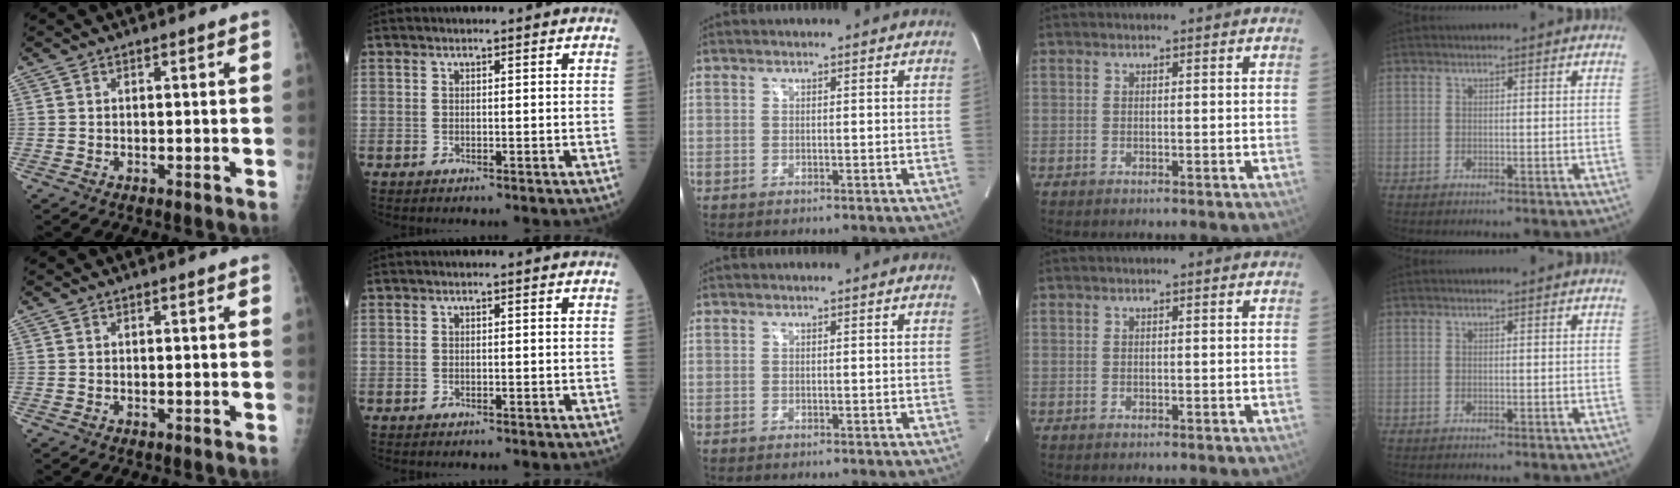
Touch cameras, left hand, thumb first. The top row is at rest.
{}